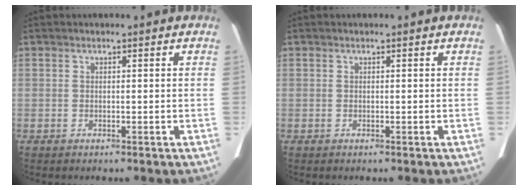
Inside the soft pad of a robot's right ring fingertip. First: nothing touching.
{"total": 0.0}